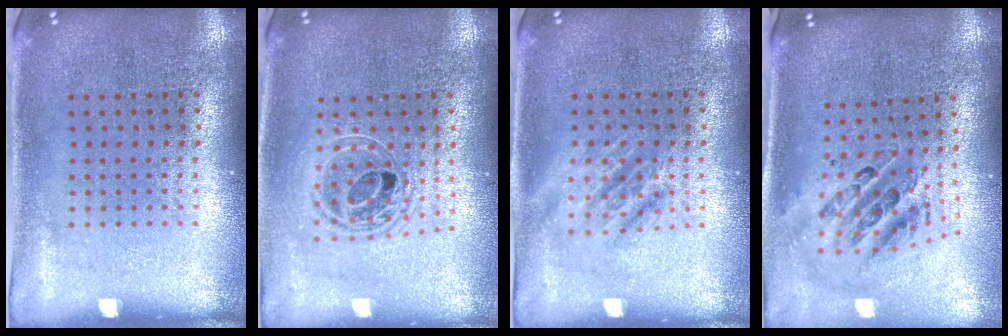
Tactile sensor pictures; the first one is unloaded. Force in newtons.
{"total": 1.6, "press": 1.3, "slide": 0.9}
{"total": 1.1, "press": 1.1, "slide": 0.2}
{"total": 1.4, "press": 1.3, "slide": 0.7}